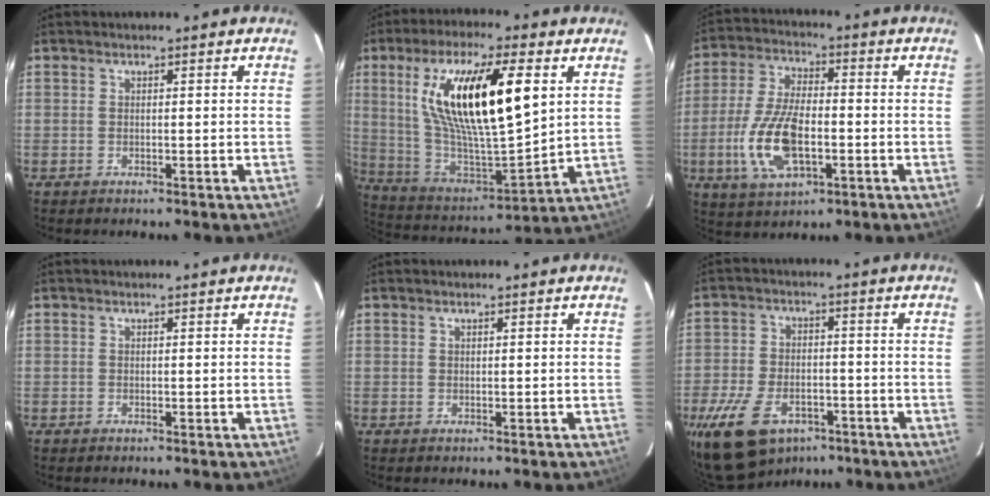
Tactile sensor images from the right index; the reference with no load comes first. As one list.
[{"total": 23.6, "force": [7.6, 6.9, 21.3], "torque": [-0.390, 0.001, 0.145]}, {"total": 13.8, "force": [-3.7, 6.4, 11.7], "torque": [-0.250, -0.003, -0.064]}, {"total": 0.0}, {"total": 0.0}, {"total": 15.6, "force": [-9.4, 9.1, 8.5], "torque": [-0.198, -0.011, -0.156]}]